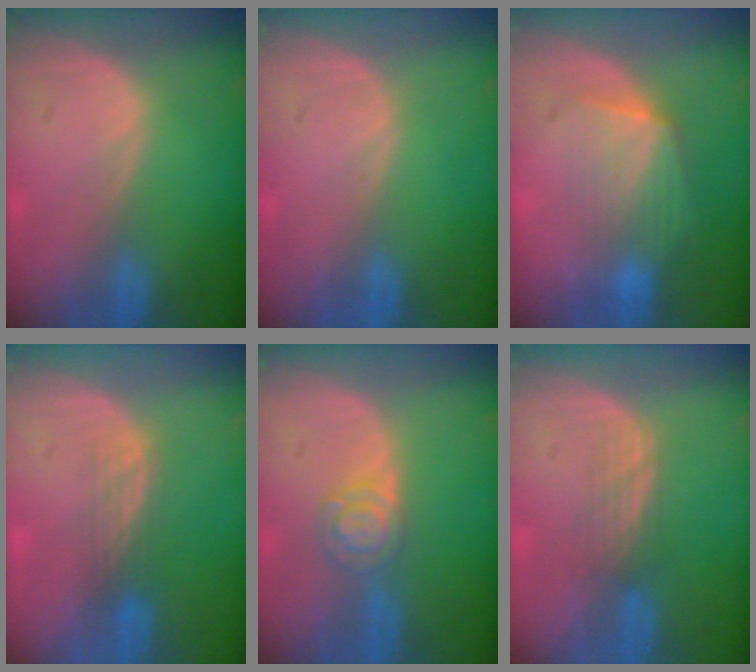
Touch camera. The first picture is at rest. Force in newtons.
{"total": 0.0}
{"total": 7.3, "press": 6.9, "slide": 2.6}
{"total": 3.1, "press": 2.7, "slide": 1.5}
{"total": 4.1, "press": 4.1, "slide": 0.1}
{"total": 2.9, "press": 2.6, "slide": 1.3}